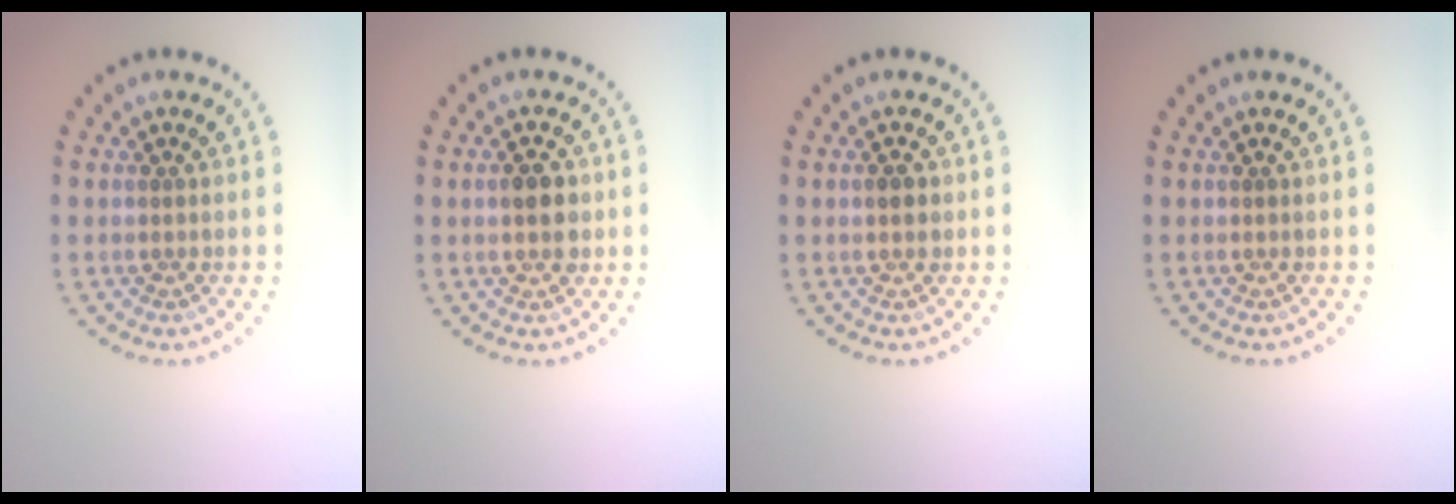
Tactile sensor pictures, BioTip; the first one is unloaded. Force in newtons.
{"total": 2.7, "press": 2.7, "slide": 0.2}
{"total": 1.3, "press": 1.3, "slide": 0.2}
{"total": 0.0}